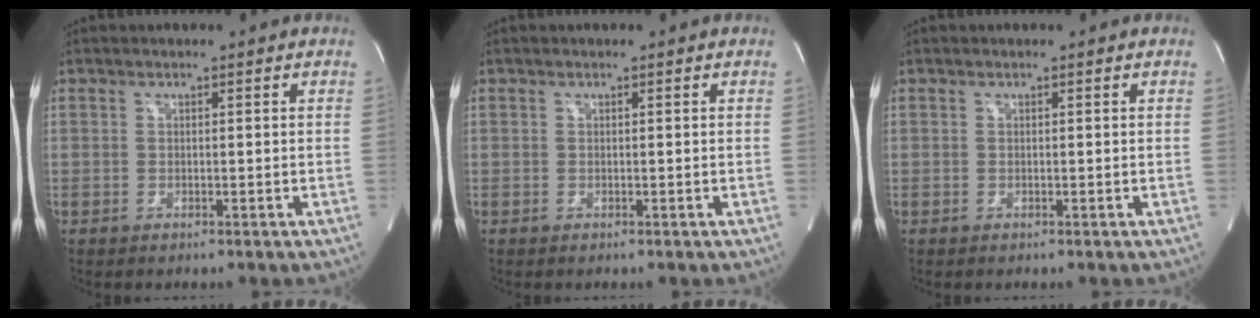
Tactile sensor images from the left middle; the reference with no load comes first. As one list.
[{"total": 0.0}, {"total": 0.0}]